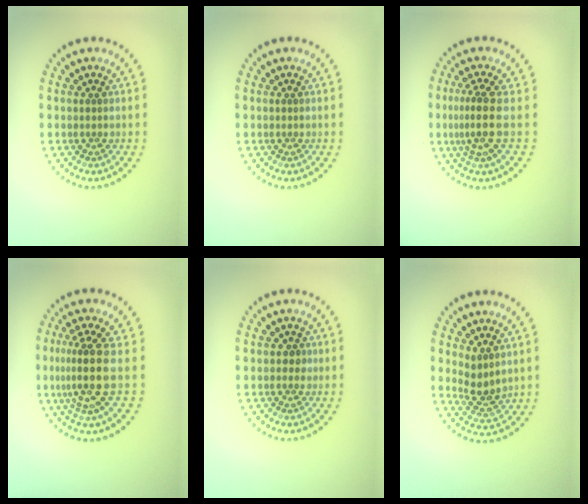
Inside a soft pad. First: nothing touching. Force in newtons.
{"total": 0.0}
{"total": 3.1, "press": 2.2, "slide": 2.2}
{"total": 4.1, "press": 3.1, "slide": 2.8}
{"total": 0.9, "press": 0.7, "slide": 0.5}
{"total": 2.6, "press": 2.0, "slide": 1.6}